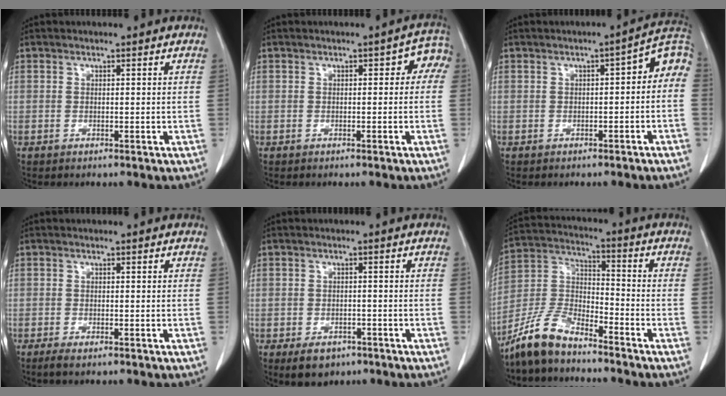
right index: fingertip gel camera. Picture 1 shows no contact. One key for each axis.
{"total": 3.5, "fx": 0.1, "fy": 2.0, "fz": 2.8, "tx": -0.020, "ty": 0.025, "tz": -0.005}
{"total": 5.9, "fx": -0.8, "fy": 2.4, "fz": 5.3, "tx": -0.063, "ty": 0.032, "tz": -0.012}
{"total": 1.6, "fx": -1.1, "fy": 0.3, "fz": 1.1, "tx": -0.024, "ty": -0.004, "tz": -0.020}
{"total": 4.4, "fx": -2.8, "fy": 2.8, "fz": 1.9, "tx": -0.029, "ty": 0.000, "tz": -0.033}
{"total": 9.5, "fx": -8.2, "fy": 2.6, "fz": 4.0, "tx": -0.100, "ty": 0.007, "tz": -0.165}